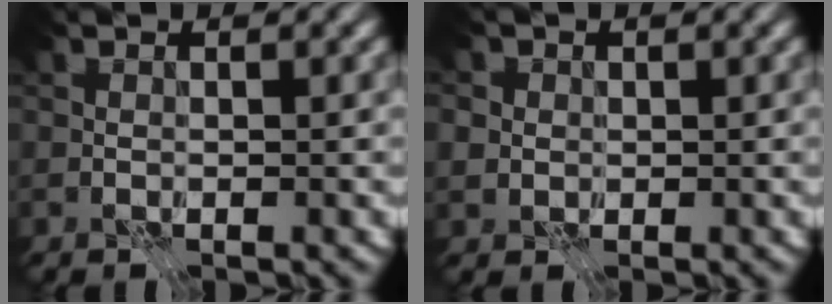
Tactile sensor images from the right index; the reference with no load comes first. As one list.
[{"total": 1.2, "force": [0.1, 1.2, -0.1], "torque": [0.007, -0.003, 0.001]}]